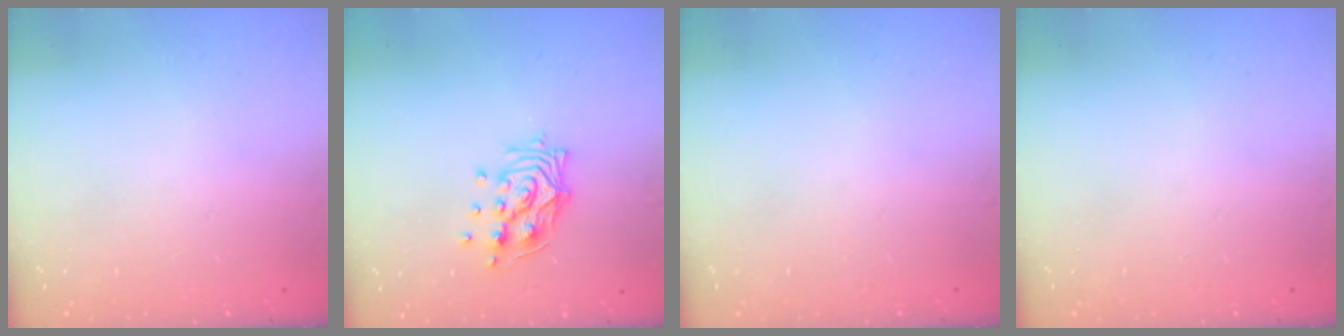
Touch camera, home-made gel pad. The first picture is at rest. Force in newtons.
{"total": 11.7, "press": 11.7, "slide": 0.6}
{"total": 0.0}
{"total": 0.0}